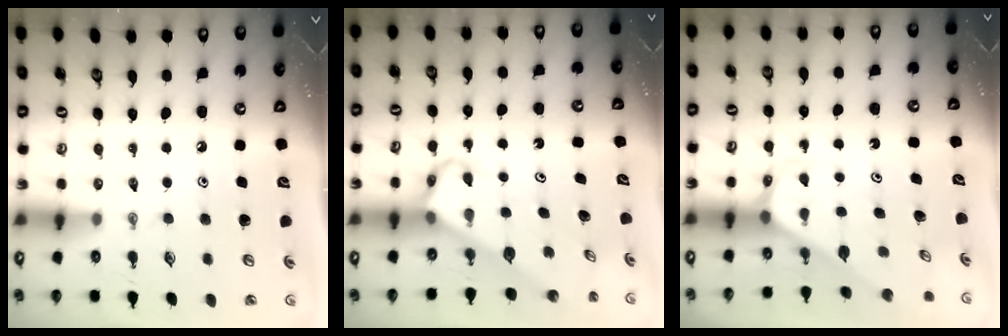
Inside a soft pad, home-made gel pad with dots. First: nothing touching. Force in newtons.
{"total": 3.9, "press": 3.8, "slide": 0.3}
{"total": 3.6, "press": 3.6, "slide": 0.3}